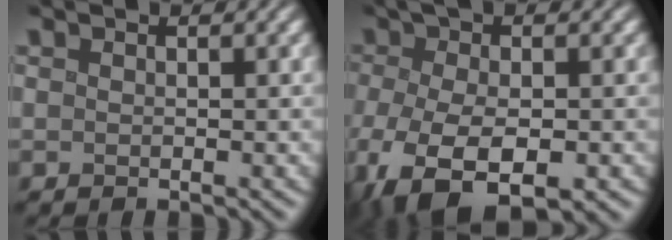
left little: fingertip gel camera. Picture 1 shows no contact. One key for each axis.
{"total": 10.4, "fx": -4.5, "fy": 4.6, "fz": 8.1, "tx": -0.179, "ty": -0.024, "tz": -0.066}